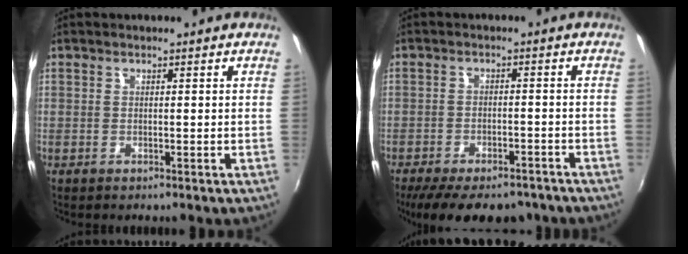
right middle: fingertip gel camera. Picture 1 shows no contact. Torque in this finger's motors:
{"motor_torque": [1.29, -0.85, 0.28, 0.16]}